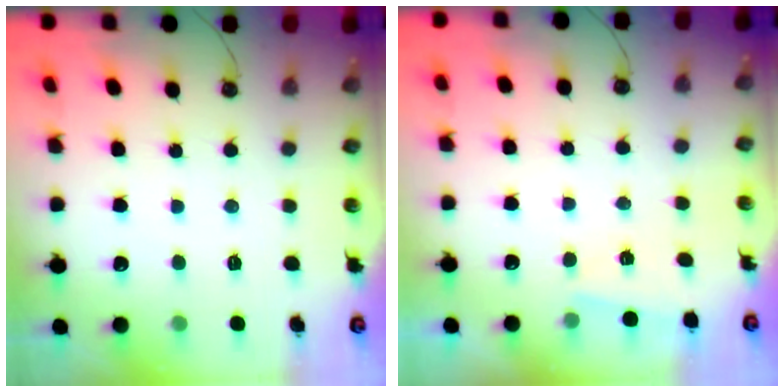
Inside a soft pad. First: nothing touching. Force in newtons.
{"total": 1.1, "press": 1.0, "slide": 0.3}